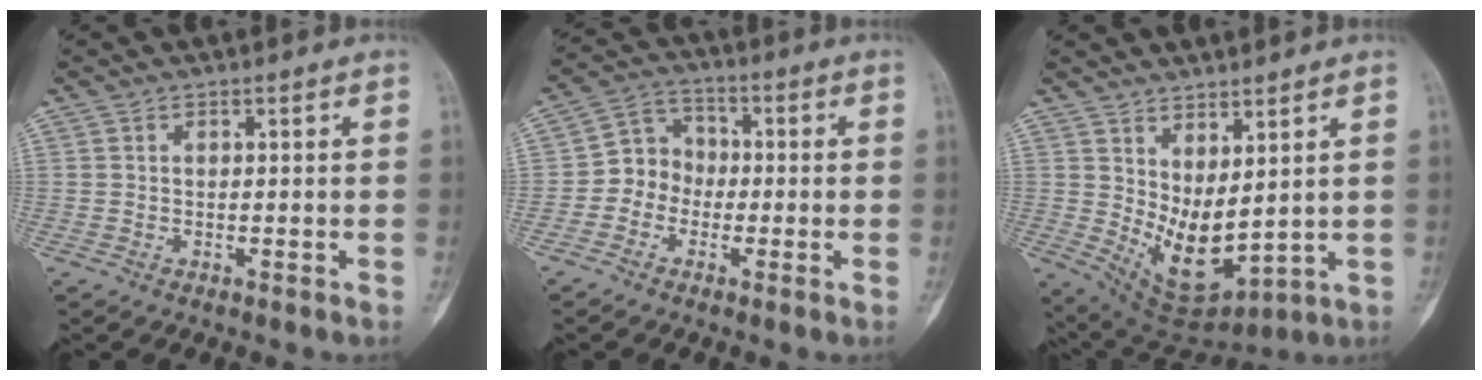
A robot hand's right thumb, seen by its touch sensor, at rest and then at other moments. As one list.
[{"total": 6.6, "force": [-1.7, 5.8, 2.5], "torque": [-0.011, 0.029, -0.048]}, {"total": 11.1, "force": [2.2, 5.4, 9.4], "torque": [-0.145, -0.036, 0.069]}]